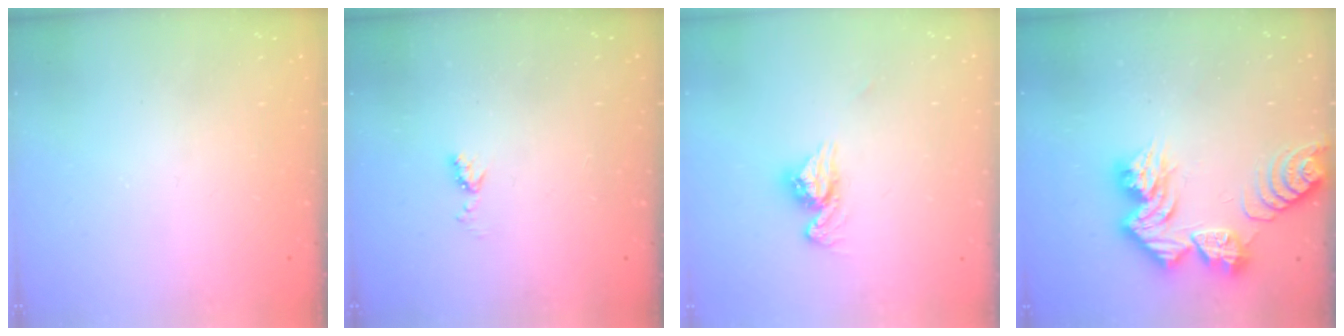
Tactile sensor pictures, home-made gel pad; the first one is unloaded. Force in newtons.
{"total": 4.7, "press": 4.6, "slide": 0.7}
{"total": 9.7, "press": 9.7, "slide": 0.8}
{"total": 13.8, "press": 13.7, "slide": 1.2}